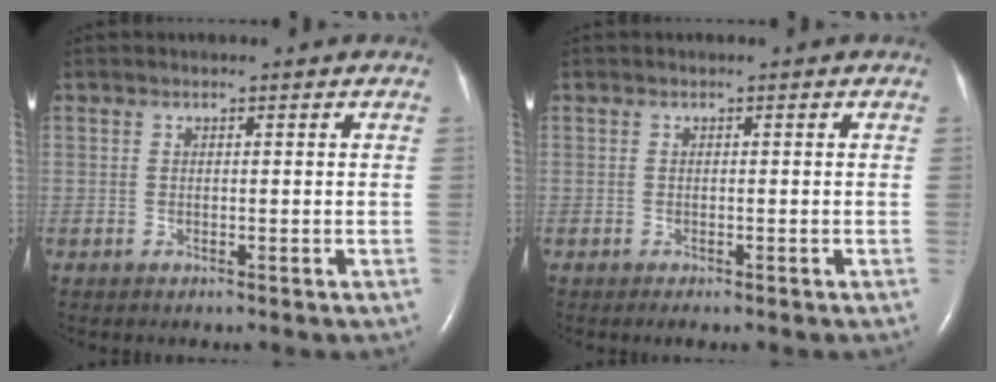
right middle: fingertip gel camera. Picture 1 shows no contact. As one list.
[{"total": 0.9, "force": [-0.6, 0.1, 0.6], "torque": [-0.008, -0.003, -0.008]}]